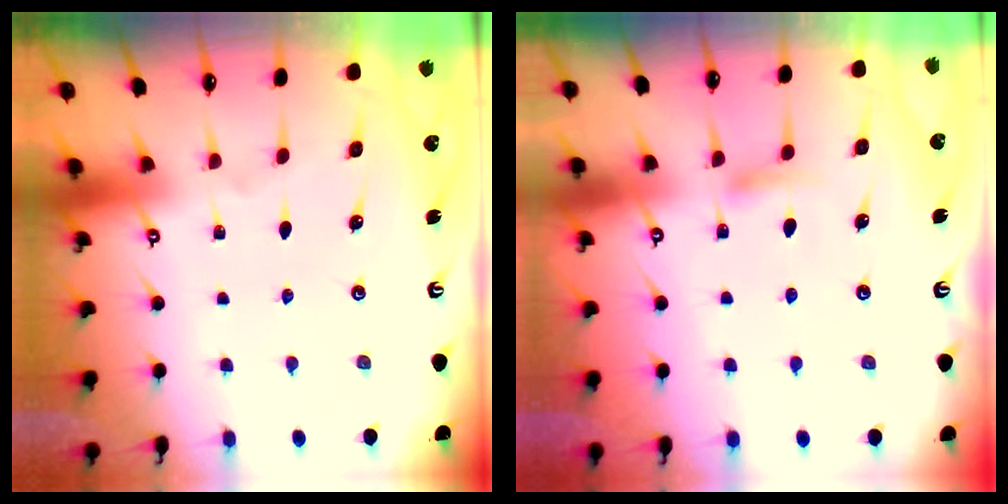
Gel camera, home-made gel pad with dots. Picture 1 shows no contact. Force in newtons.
{"total": 6.1, "press": 6.0, "slide": 0.8}